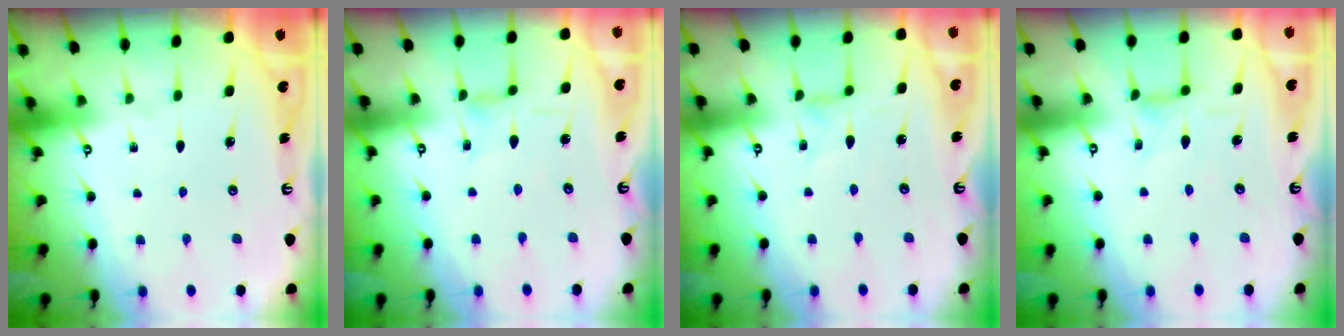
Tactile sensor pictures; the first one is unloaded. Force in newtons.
{"total": 1.1, "press": 1.1, "slide": 0.2}
{"total": 0.0}
{"total": 1.3, "press": 1.2, "slide": 0.4}